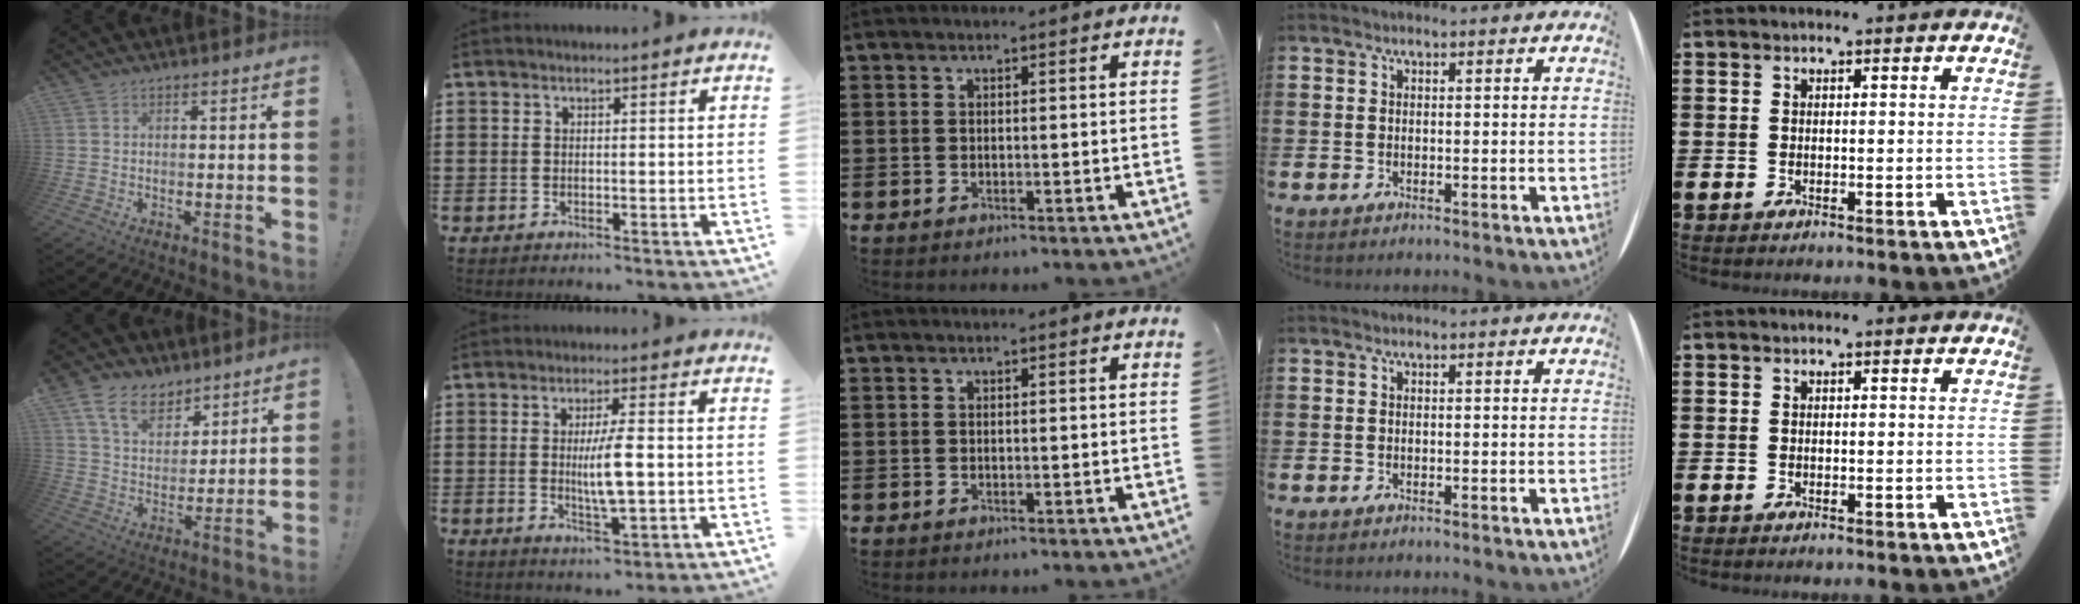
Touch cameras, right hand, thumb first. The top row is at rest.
{"thumb": {"total": 11.6, "force": [7.9, 7.1, 4.7], "torque": [-0.093, -0.046, 0.155]}, "index": {"total": 6.7, "force": [-0.5, 1.7, 6.5], "torque": [-0.127, -0.005, -0.013]}}